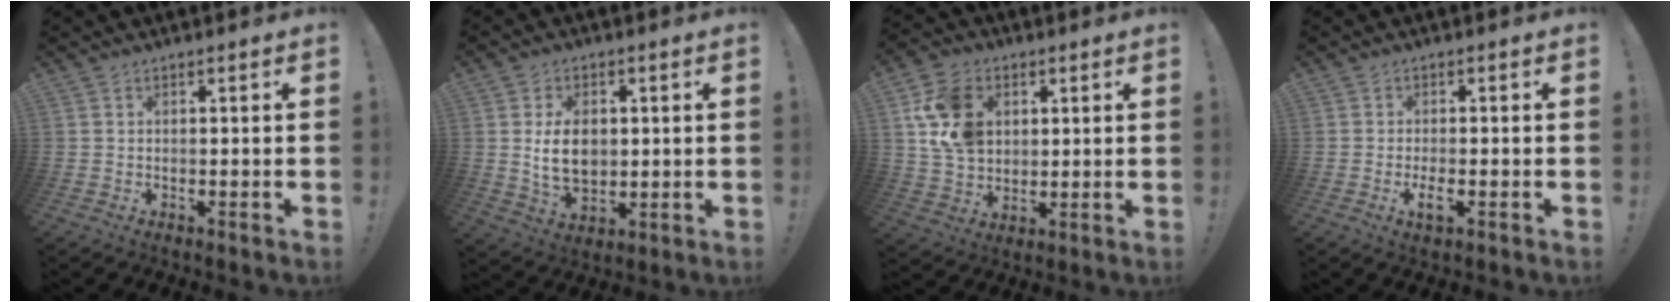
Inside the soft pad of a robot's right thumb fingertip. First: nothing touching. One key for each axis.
{"total": 10.6, "fx": 0.8, "fy": 7.4, "fz": 7.5, "tx": -0.131, "ty": 0.004, "tz": 0.015}
{"total": 15.0, "fx": 4.8, "fy": 11.5, "fz": 8.4, "tx": -0.144, "ty": -0.015, "tz": 0.095}
{"total": 3.5, "fx": -1.4, "fy": 0.9, "fz": 3.0, "tx": -0.066, "ty": -0.002, "tz": -0.026}